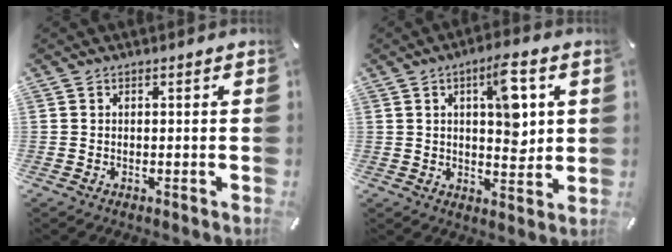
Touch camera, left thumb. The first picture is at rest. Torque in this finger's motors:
{"motor_torque": [0.06, 0.38, -0.01, -0.34, 0.26]}